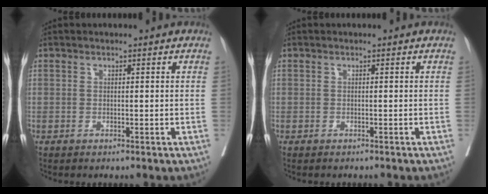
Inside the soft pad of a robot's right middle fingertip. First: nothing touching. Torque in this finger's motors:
{"motor_torque": [0.02, -0.32, 0.02, 0.01]}